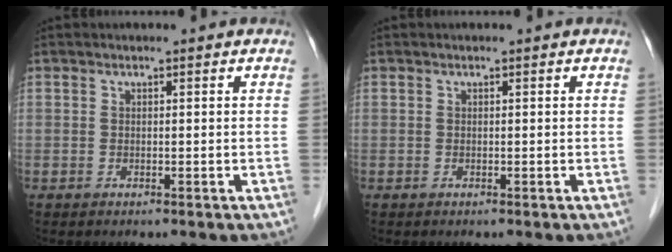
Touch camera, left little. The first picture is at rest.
{"total": 0.0}